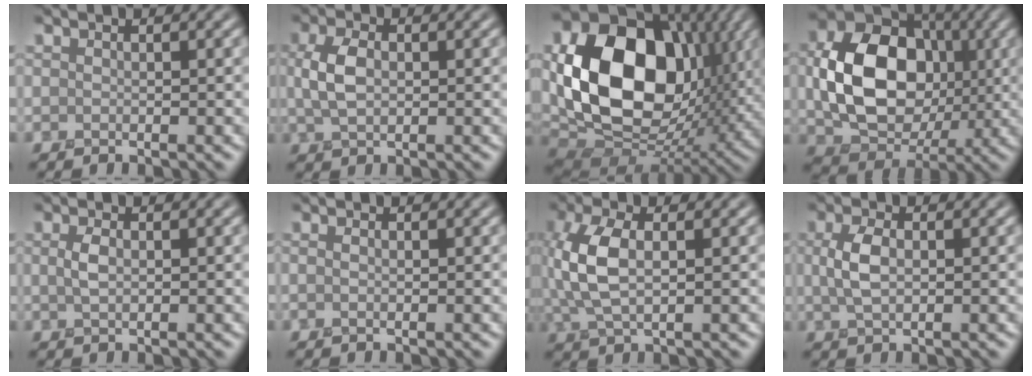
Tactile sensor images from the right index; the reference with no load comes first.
{"total": 3.1, "force": [0.2, 1.9, 2.4], "torque": [-0.061, 0.003, 0.002]}
{"total": 16.5, "force": [2.3, 11.9, 11.2], "torque": [-0.232, -0.014, 0.041]}
{"total": 10.9, "force": [-0.2, 8.1, 7.3], "torque": [-0.145, 0.000, 0.000]}
{"total": 1.3, "force": [0.0, 0.7, 1.0], "torque": [-0.030, 0.001, 0.000]}
{"total": 0.0}
{"total": 5.8, "force": [0.4, 2.8, 5.1], "torque": [-0.129, 0.007, 0.003]}
{"total": 2.7, "force": [0.2, 1.5, 2.3], "torque": [-0.058, 0.001, 0.003]}